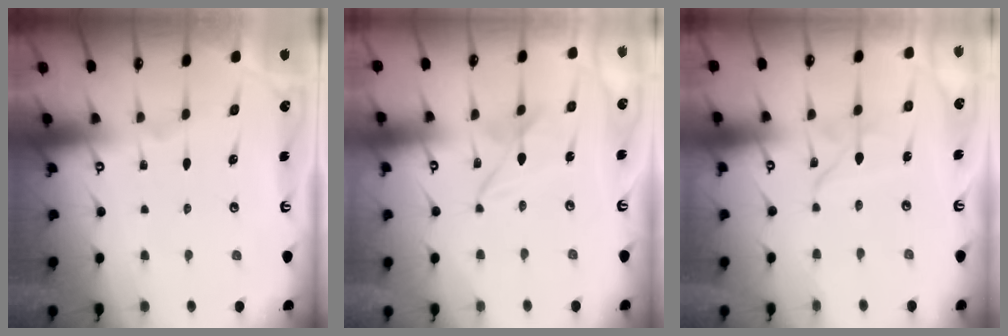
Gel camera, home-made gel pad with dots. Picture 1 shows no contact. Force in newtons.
{"total": 3.7, "press": 3.7, "slide": 0.3}
{"total": 2.7, "press": 2.7, "slide": 0.2}